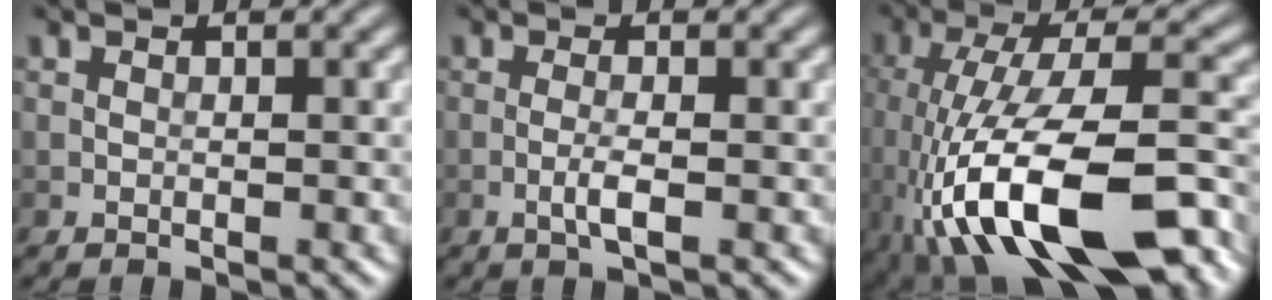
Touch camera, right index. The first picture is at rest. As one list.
[{"total": 1.7, "force": [-0.5, 0.2, 1.6], "torque": [-0.034, 0.000, -0.014]}, {"total": 15.0, "force": [-6.8, 5.0, 12.4], "torque": [-0.218, 0.002, -0.108]}]